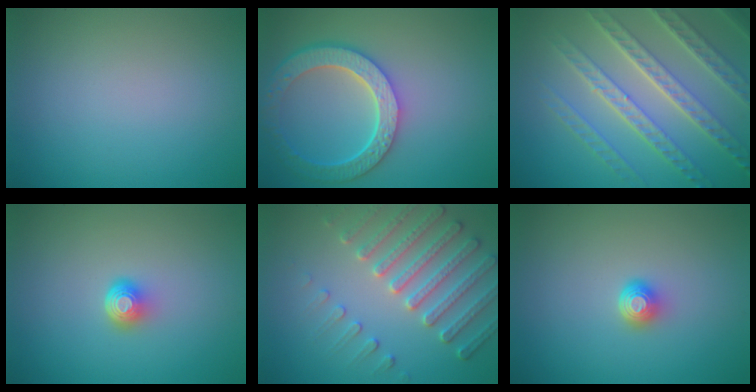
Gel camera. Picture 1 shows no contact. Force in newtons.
{"total": 6.5, "press": 5.1, "slide": 4.1}
{"total": 7.6, "press": 5.6, "slide": 5.2}
{"total": 2.1, "press": 1.4, "slide": 1.6}
{"total": 5.0, "press": 4.5, "slide": 2.0}
{"total": 1.6, "press": 1.2, "slide": 1.0}